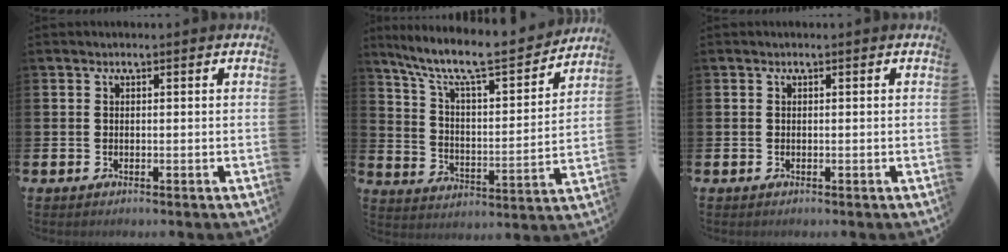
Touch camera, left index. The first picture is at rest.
{"total": 9.8, "force": [8.6, 1.7, 4.5], "torque": [-0.118, -0.059, 0.140]}
{"total": 0.0}